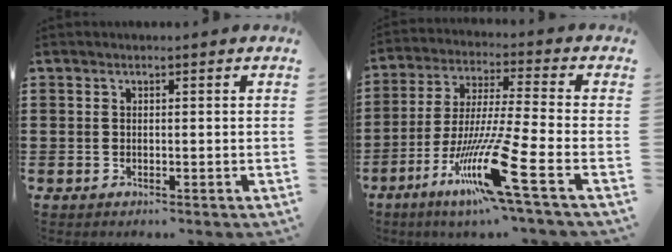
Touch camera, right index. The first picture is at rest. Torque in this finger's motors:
{"motor_torque": [2.14, 0.00, 1.05, 0.21]}